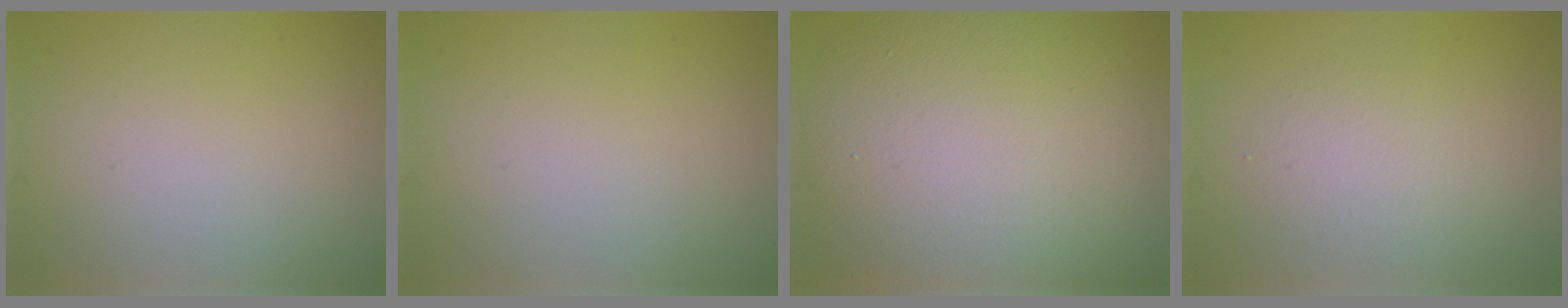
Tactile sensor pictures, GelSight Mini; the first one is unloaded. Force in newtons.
{"total": 0.0}
{"total": 13.1, "press": 13.1, "slide": 0.6}
{"total": 2.4, "press": 2.4, "slide": 0.1}